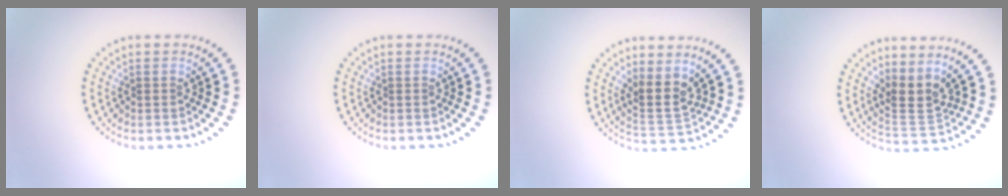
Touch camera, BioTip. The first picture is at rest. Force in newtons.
{"total": 0.0}
{"total": 3.2, "press": 2.5, "slide": 2.0}
{"total": 3.2, "press": 2.6, "slide": 2.0}